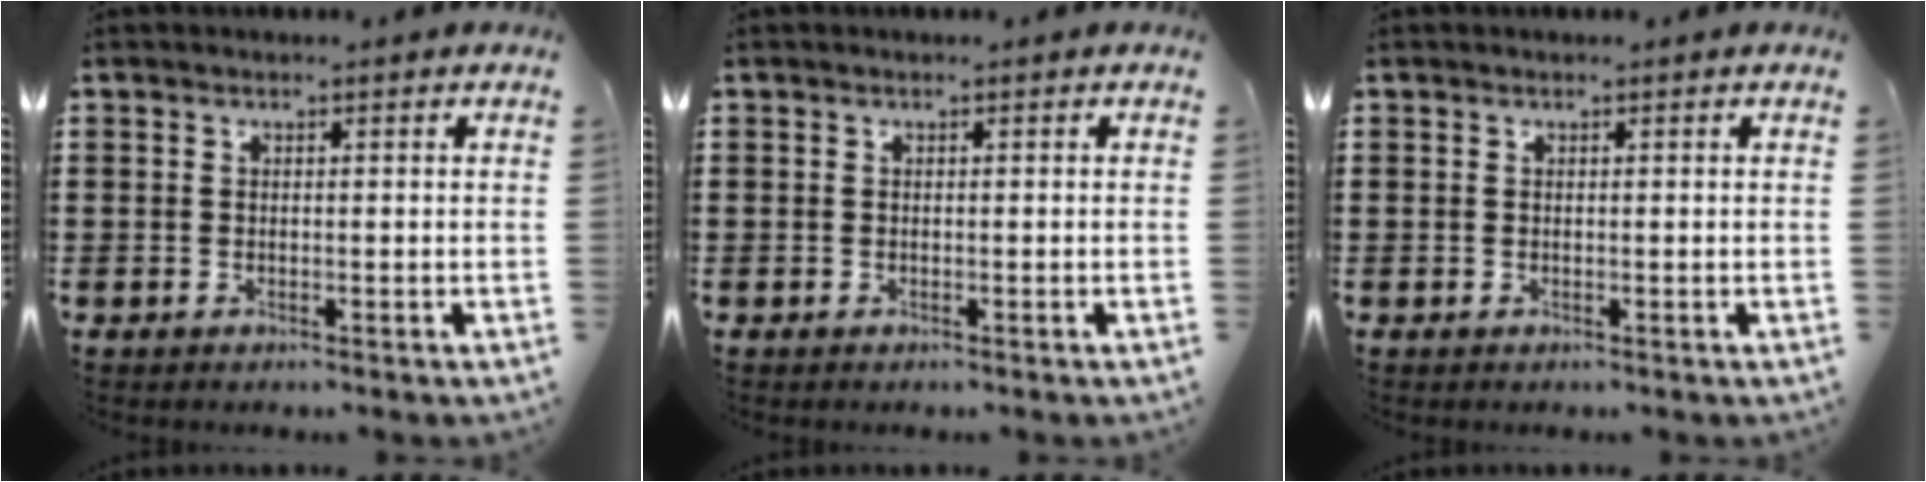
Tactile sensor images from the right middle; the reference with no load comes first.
{"total": 0.0}
{"total": 0.0}